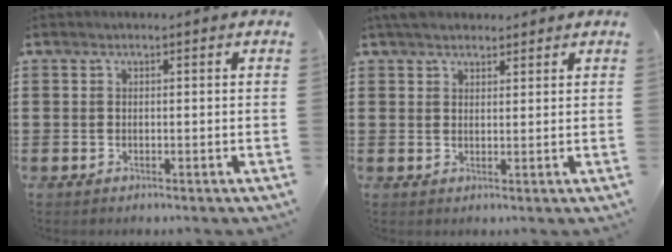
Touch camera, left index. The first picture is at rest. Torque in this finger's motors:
{"motor_torque": [0.05, 0.26, 0.02, 0.02]}